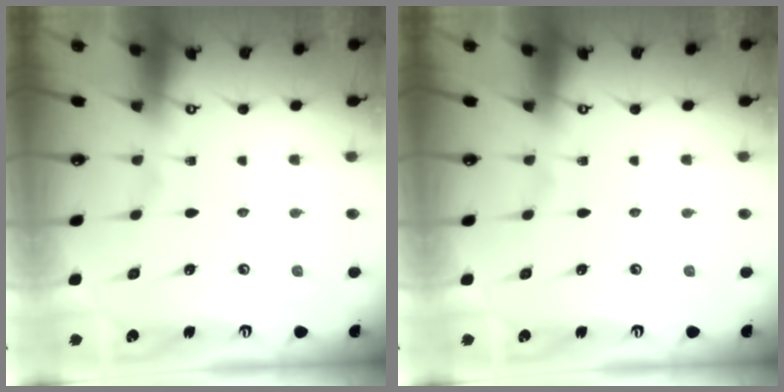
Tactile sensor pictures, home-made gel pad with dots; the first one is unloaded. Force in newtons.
{"total": 0.0}